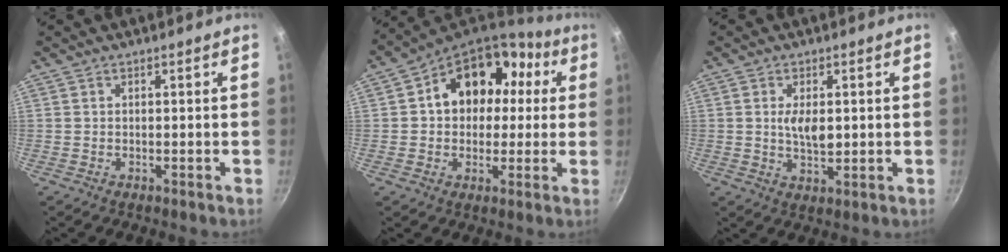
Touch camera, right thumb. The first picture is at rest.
{"total": 17.3, "force": [3.2, 13.5, 10.2], "torque": [-0.120, 0.042, 0.042]}
{"total": 5.2, "force": [0.6, 2.6, 4.5], "torque": [-0.077, -0.008, 0.012]}